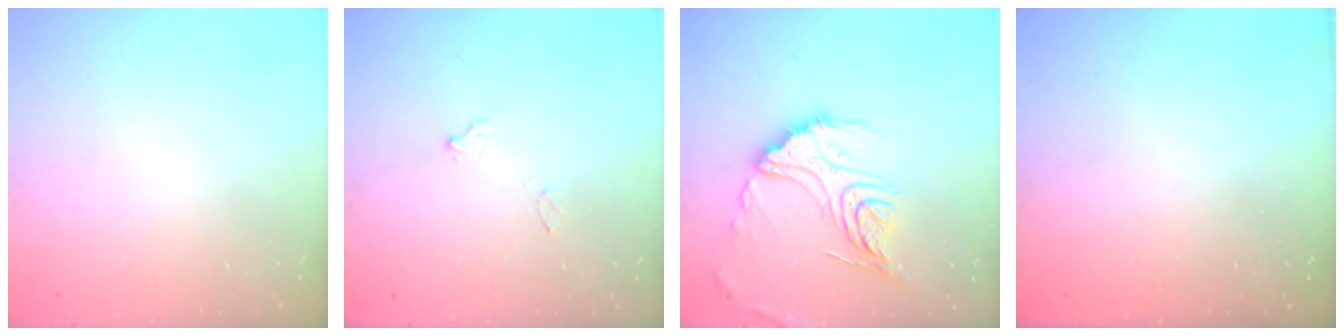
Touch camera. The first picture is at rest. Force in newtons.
{"total": 7.1, "press": 7.1, "slide": 0.3}
{"total": 17.9, "press": 17.8, "slide": 1.5}
{"total": 3.0, "press": 3.0, "slide": 0.3}